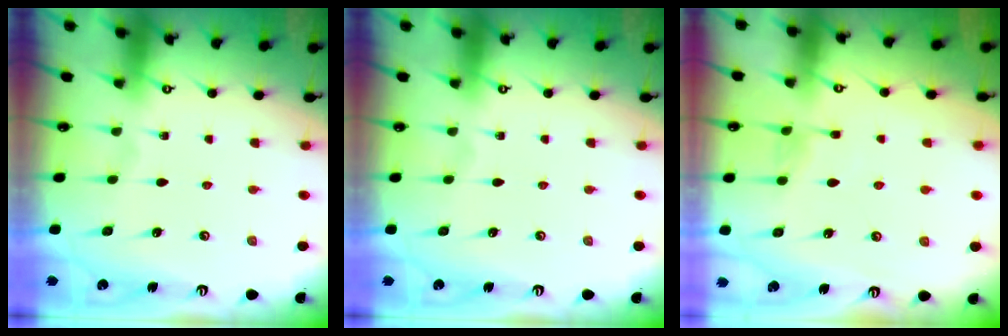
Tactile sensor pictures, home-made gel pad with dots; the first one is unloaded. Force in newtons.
{"total": 0.0}
{"total": 6.0, "press": 6.0, "slide": 0.6}